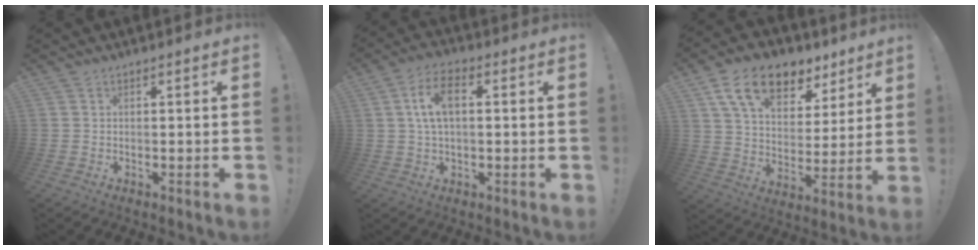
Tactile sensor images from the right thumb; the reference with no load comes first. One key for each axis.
{"total": 8.8, "fx": 1.5, "fy": 4.9, "fz": 7.2, "tx": -0.138, "ty": 0.009, "tz": 0.029}
{"total": 16.7, "fx": 10.3, "fy": 9.6, "fz": 9.0, "tx": -0.159, "ty": -0.051, "tz": 0.188}